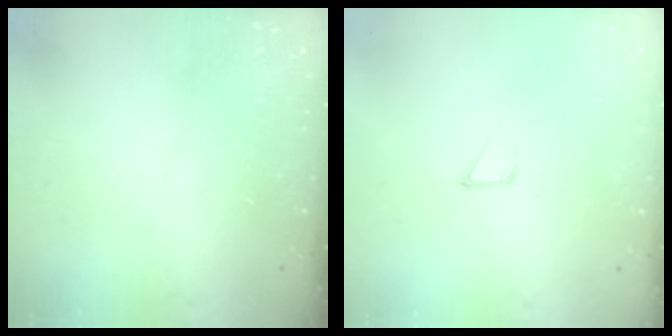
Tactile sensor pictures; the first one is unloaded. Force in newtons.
{"total": 1.3, "press": 1.3, "slide": 0.0}